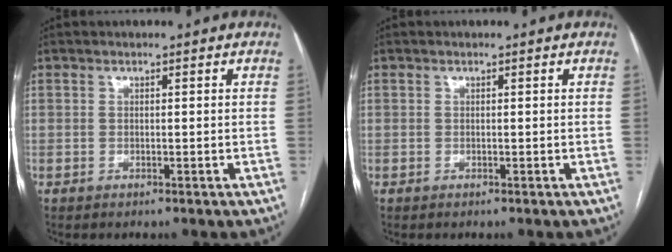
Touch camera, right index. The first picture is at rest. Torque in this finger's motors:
{"motor_torque": [0.00, 0.00, 0.00, 0.00]}